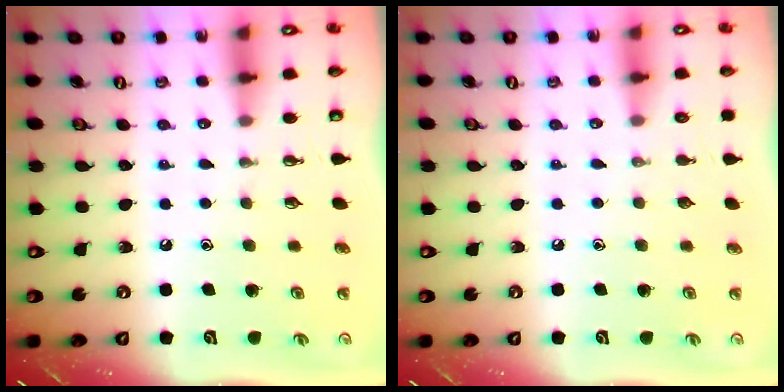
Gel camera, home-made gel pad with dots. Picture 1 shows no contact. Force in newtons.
{"total": 0.0}